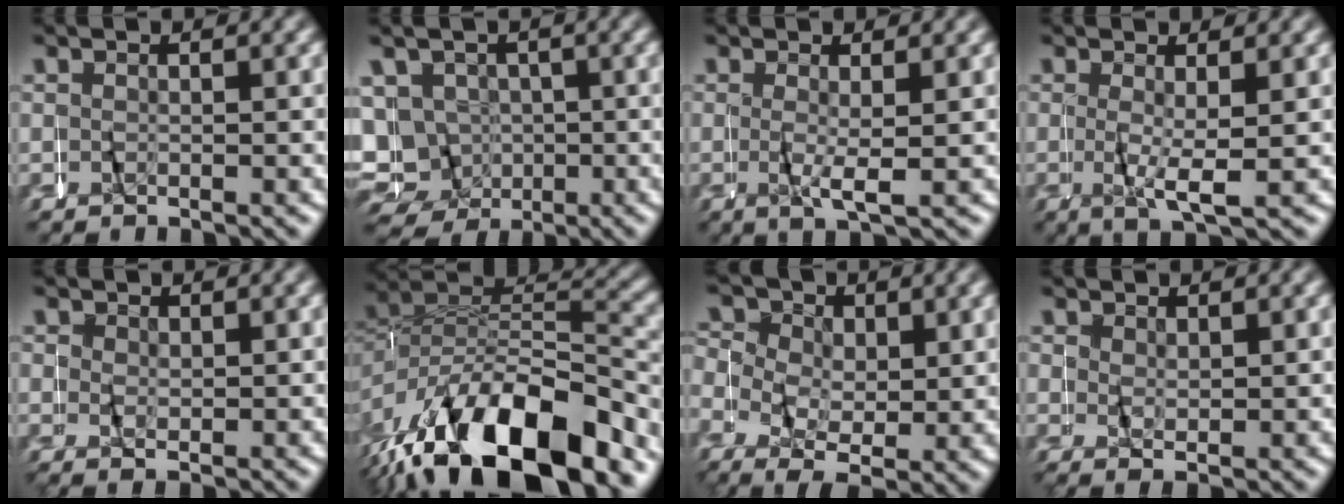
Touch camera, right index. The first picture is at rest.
{"total": 12.7, "force": [-1.9, 12.1, 3.4], "torque": [-0.114, -0.051, -0.025]}
{"total": 2.4, "force": [-0.3, -0.2, 2.3], "torque": [-0.046, -0.001, -0.003]}
{"total": 3.1, "force": [-0.5, 0.2, 3.0], "torque": [-0.056, -0.002, -0.007]}
{"total": 1.4, "force": [0.2, 0.6, 1.3], "torque": [-0.014, -0.001, 0.003]}
{"total": 12.3, "force": [-6.6, 6.3, 8.4], "torque": [-0.149, -0.013, -0.096]}
{"total": 7.7, "force": [1.1, 5.7, 5.1], "torque": [-0.081, -0.001, 0.010]}
{"total": 1.6, "force": [0.5, 0.5, 1.5], "torque": [-0.019, 0.000, 0.009]}